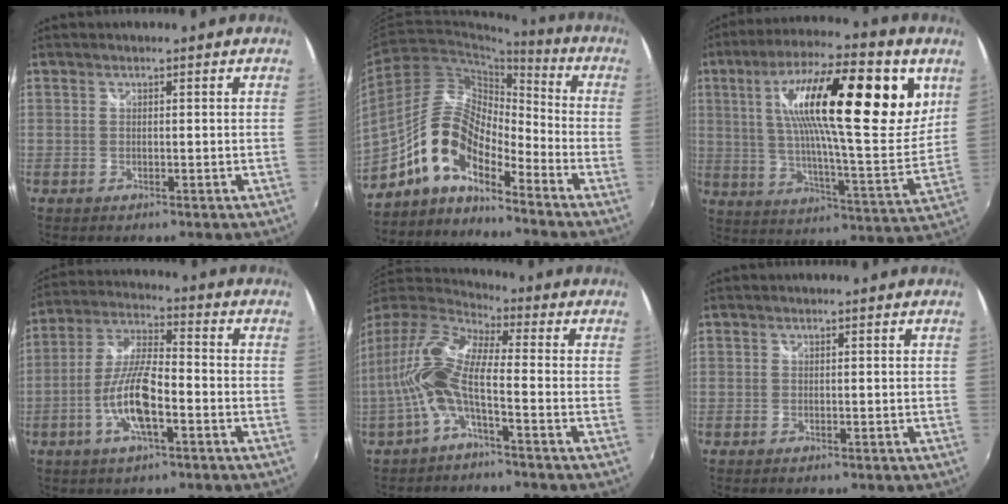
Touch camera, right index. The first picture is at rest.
{"total": 11.7, "force": [-7.8, 4.4, 7.5], "torque": [-0.151, 0.025, -0.160]}
{"total": 26.6, "force": [9.9, 6.7, 23.7], "torque": [-0.381, 0.021, 0.153]}
{"total": 11.0, "force": [-4.1, 2.9, 9.8], "torque": [-0.206, 0.003, -0.077]}
{"total": 12.8, "force": [-2.2, 3.5, 12.1], "torque": [-0.245, 0.011, -0.045]}
{"total": 0.0}